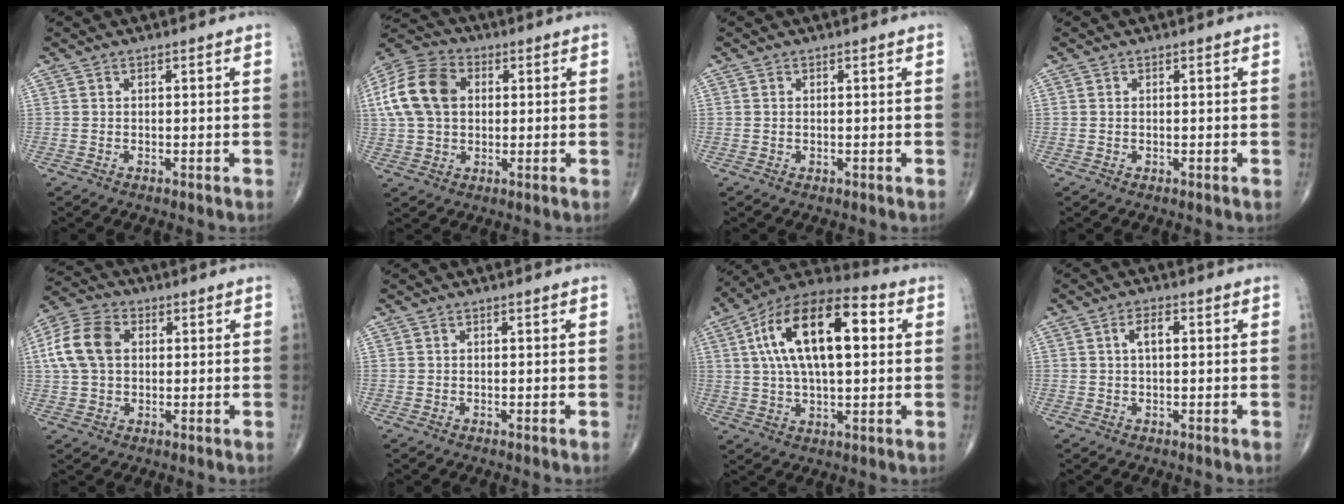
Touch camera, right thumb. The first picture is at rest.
{"total": 14.1, "force": [2.5, 9.9, 9.7], "torque": [-0.183, 0.019, 0.039]}
{"total": 0.5, "force": [0.0, 0.3, 0.4], "torque": [-0.012, -0.003, 0.002]}
{"total": 0.0}
{"total": 10.7, "force": [1.8, 7.6, 7.4], "torque": [-0.145, 0.019, 0.028]}
{"total": 0.0}
{"total": 20.8, "force": [4.5, 9.6, 17.9], "torque": [-0.305, 0.024, 0.065]}
{"total": 3.4, "force": [0.7, 1.5, 2.9], "torque": [-0.053, 0.007, 0.012]}